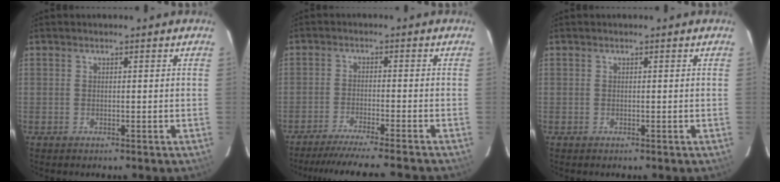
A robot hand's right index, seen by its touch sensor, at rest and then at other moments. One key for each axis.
{"total": 11.9, "fx": -10.9, "fy": -1.0, "fz": 4.7, "tx": -0.097, "ty": -0.013, "tz": -0.170}
{"total": 0.0}